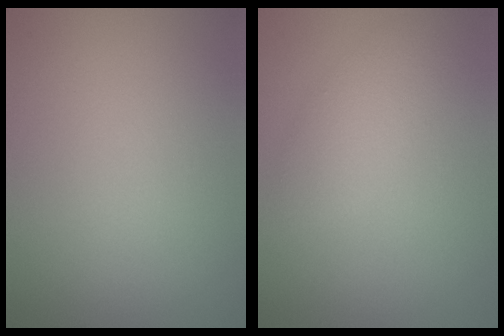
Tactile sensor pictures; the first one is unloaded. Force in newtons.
{"total": 2.7, "press": 2.7, "slide": 0.1}